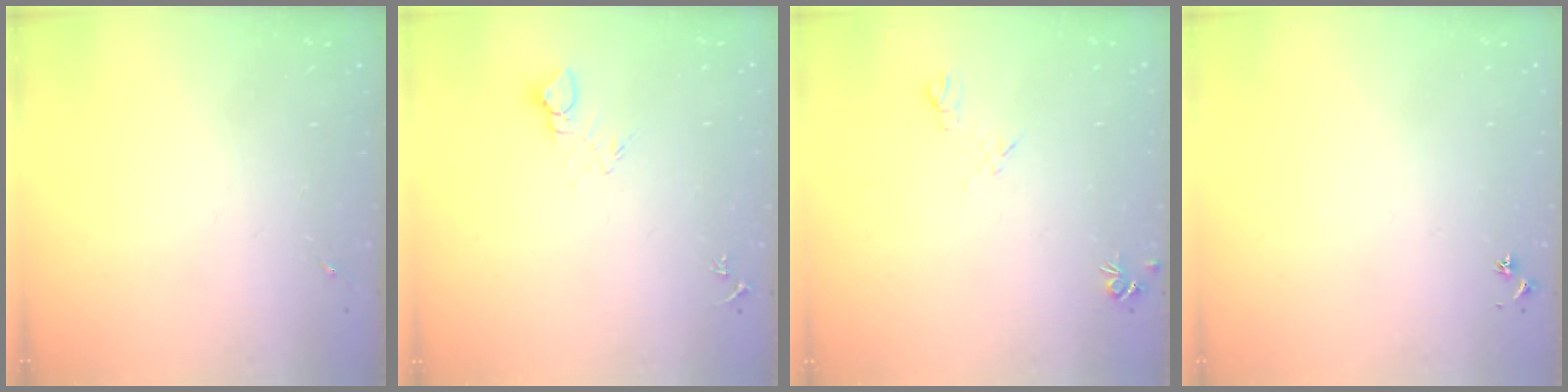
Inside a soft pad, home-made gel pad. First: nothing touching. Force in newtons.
{"total": 6.0, "press": 6.0, "slide": 0.5}
{"total": 5.3, "press": 5.2, "slide": 0.9}
{"total": 2.9, "press": 2.8, "slide": 0.3}